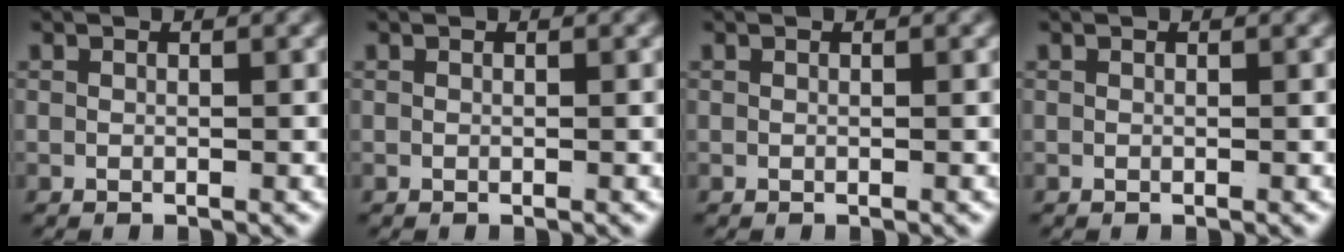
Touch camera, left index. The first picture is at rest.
{"total": 0.0}
{"total": 0.0}
{"total": 0.0}